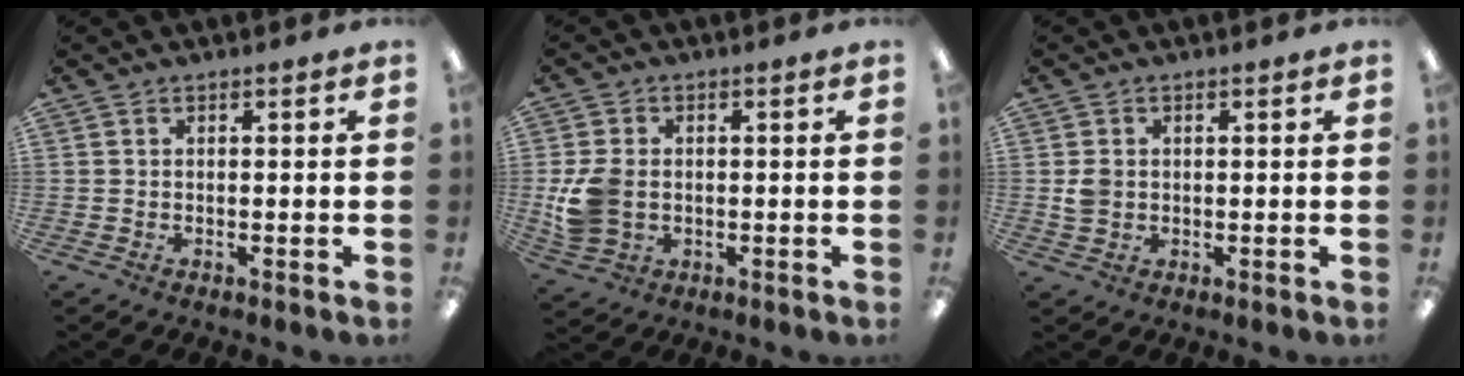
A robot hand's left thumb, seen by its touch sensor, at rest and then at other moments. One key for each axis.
{"total": 8.4, "fx": -0.8, "fy": 6.5, "fz": 5.3, "tx": -0.109, "ty": 0.009, "tz": -0.010}
{"total": 3.0, "fx": 0.2, "fy": 2.6, "fz": 1.5, "tx": -0.020, "ty": 0.002, "tz": 0.003}